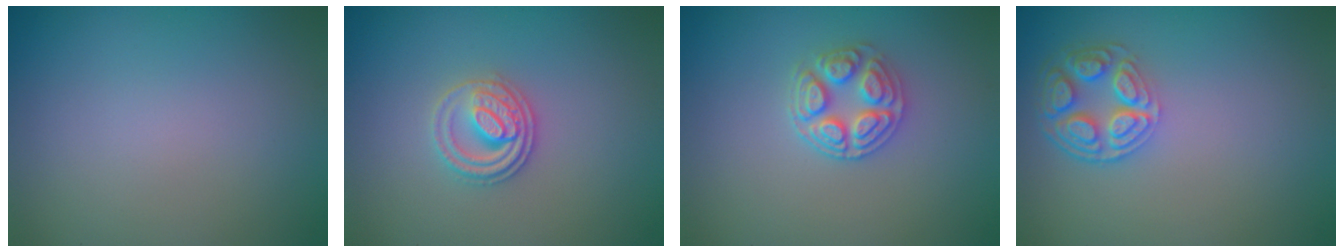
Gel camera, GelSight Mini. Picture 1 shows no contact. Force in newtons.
{"total": 2.8, "press": 2.6, "slide": 1.0}
{"total": 3.5, "press": 3.3, "slide": 1.3}
{"total": 4.3, "press": 3.3, "slide": 2.8}